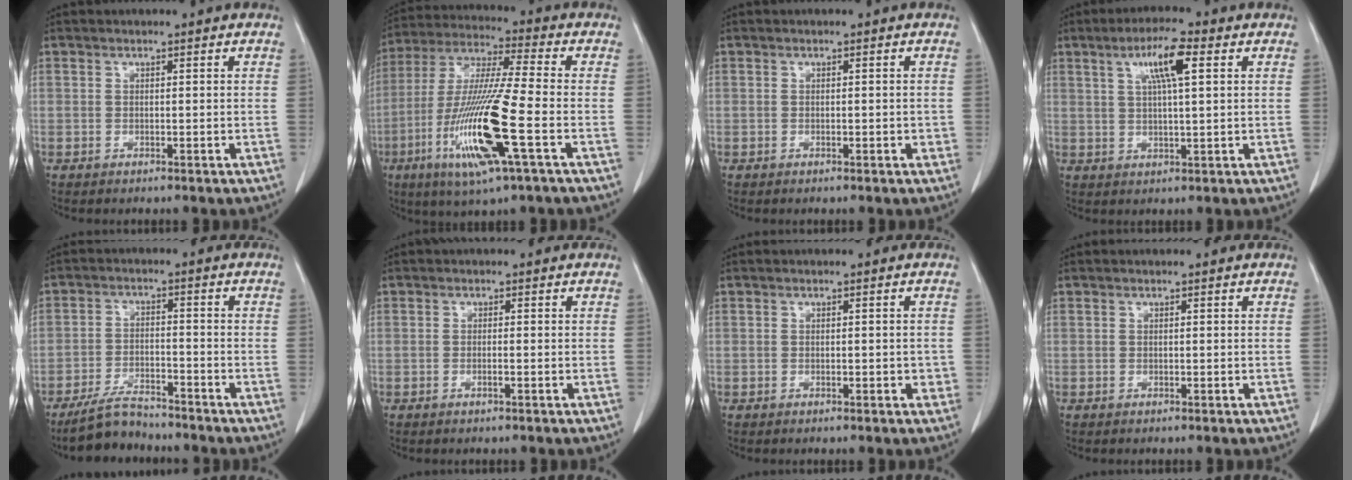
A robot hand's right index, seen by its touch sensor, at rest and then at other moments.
{"total": 17.1, "force": [-5.7, 0.4, 16.1], "torque": [-0.335, -0.021, -0.108]}
{"total": 1.1, "force": [-0.3, 0.5, 1.0], "torque": [-0.013, 0.001, -0.003]}
{"total": 7.0, "force": [2.8, 0.7, 6.4], "torque": [-0.118, 0.009, 0.048]}
{"total": 6.4, "force": [-5.8, 1.6, 2.1], "torque": [-0.044, -0.013, -0.105]}
{"total": 0.9, "force": [-0.4, 0.0, 0.7], "torque": [-0.015, 0.001, -0.007]}
{"total": 1.6, "force": [-0.4, 0.8, 1.4], "torque": [-0.015, 0.002, -0.004]}
{"total": 0.0}